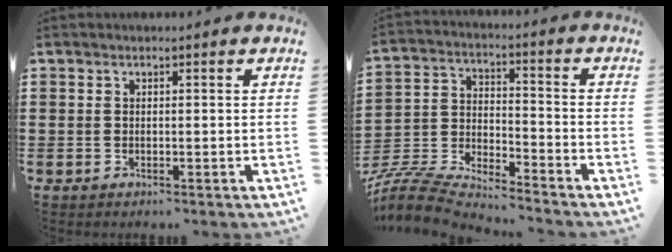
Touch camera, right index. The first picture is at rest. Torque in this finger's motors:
{"motor_torque": [-1.07, 1.07, 0.26, 0.08]}